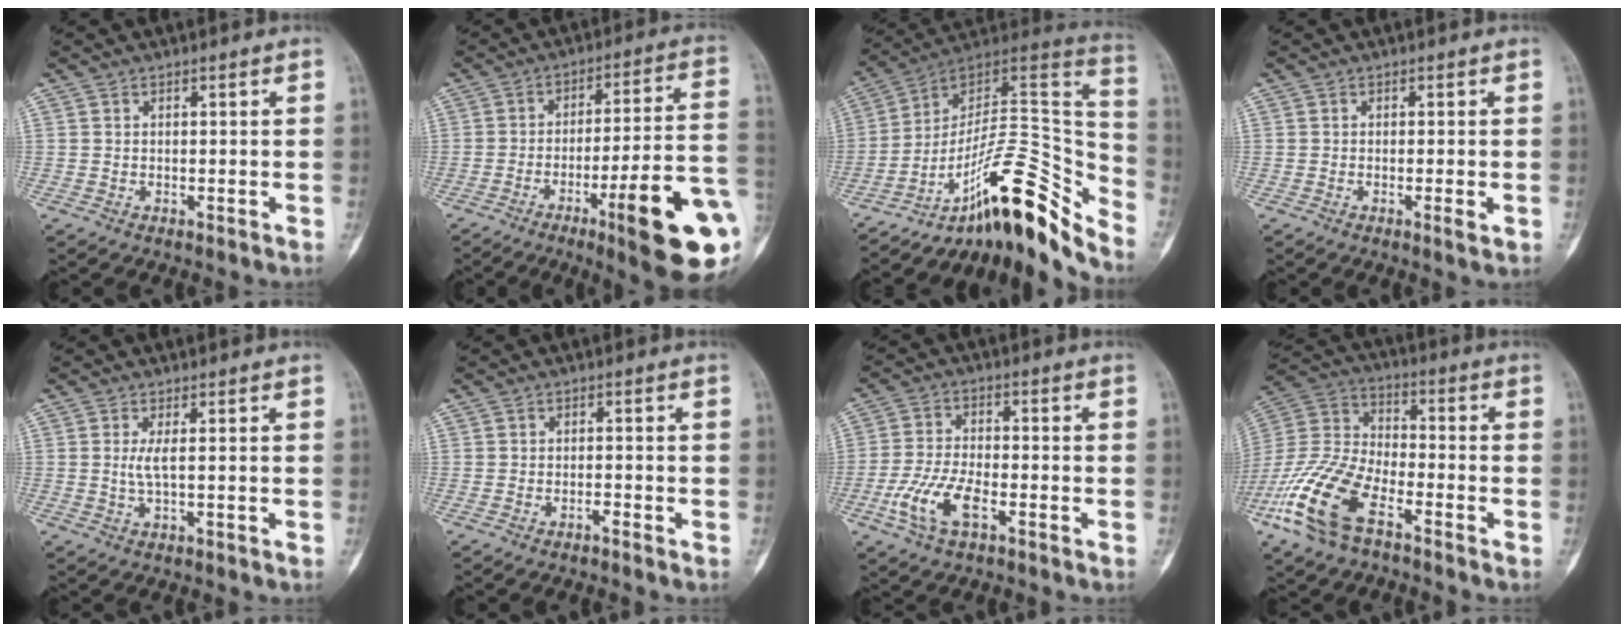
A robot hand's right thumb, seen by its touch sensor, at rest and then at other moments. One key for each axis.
{"total": 20.9, "fx": -7.4, "fy": 3.0, "fz": 19.3, "tx": -0.216, "ty": 0.024, "tz": -0.101}
{"total": 23.5, "fx": -16.1, "fy": 6.5, "fz": 15.8, "tx": -0.188, "ty": 0.146, "tz": -0.257}
{"total": 1.6, "fx": -0.4, "fy": 0.2, "fz": 1.6, "tx": -0.023, "ty": -0.004, "tz": -0.007}
{"total": 2.2, "fx": 0.2, "fy": 0.1, "fz": 2.2, "tx": -0.063, "ty": -0.004, "tz": 0.006}
{"total": 0.9, "fx": -0.8, "fy": 0.2, "fz": 0.5, "tx": -0.008, "ty": 0.009, "tz": -0.013}
{"total": 9.0, "fx": -3.8, "fy": 3.9, "fz": 7.1, "tx": -0.159, "ty": 0.013, "tz": -0.074}
{"total": 16.8, "fx": -8.9, "fy": 7.7, "fz": 12.0, "tx": -0.260, "ty": 0.036, "tz": -0.181}